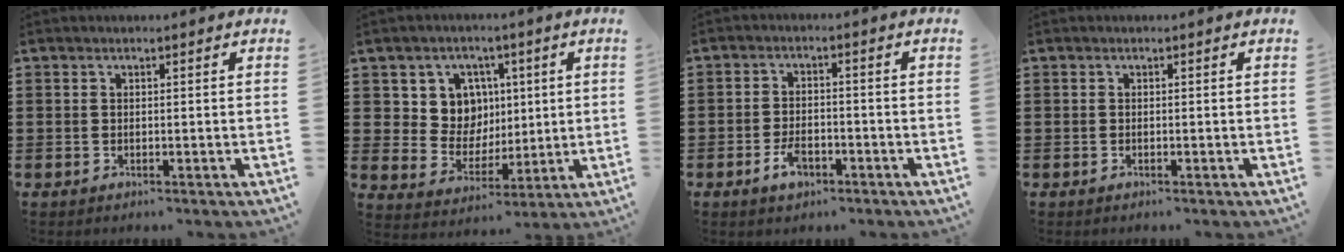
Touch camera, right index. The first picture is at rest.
{"total": 8.6, "force": [2.7, 7.7, 2.7], "torque": [-0.078, 0.002, 0.053]}
{"total": 3.7, "force": [-2.0, 1.9, 2.5], "torque": [-0.056, -0.002, -0.041]}
{"total": 0.0}